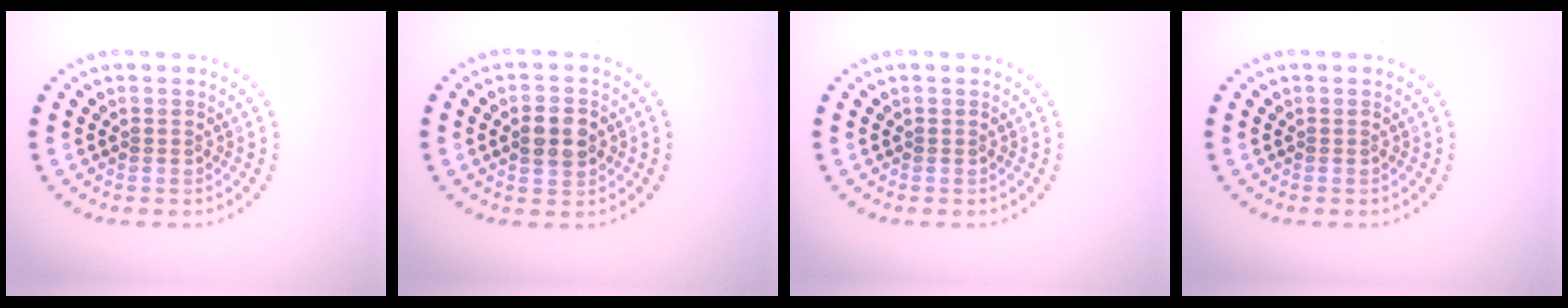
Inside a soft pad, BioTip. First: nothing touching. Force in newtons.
{"total": 3.3, "press": 3.3, "slide": 0.2}
{"total": 0.0}
{"total": 0.0}